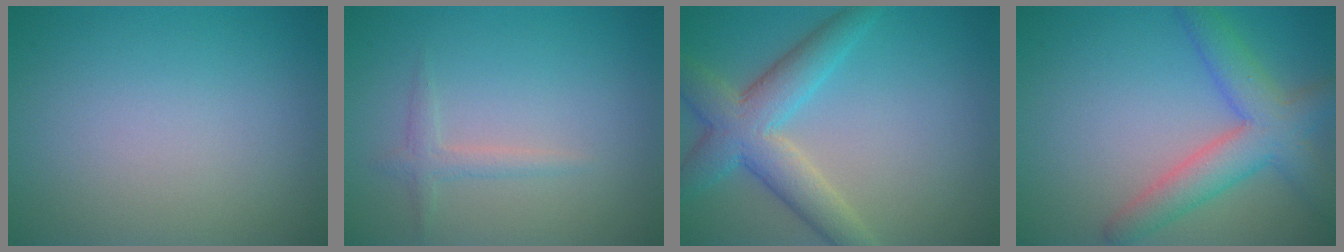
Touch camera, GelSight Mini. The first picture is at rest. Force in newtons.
{"total": 1.4, "press": 1.4, "slide": 0.0}
{"total": 5.9, "press": 5.9, "slide": 0.3}
{"total": 5.5, "press": 5.5, "slide": 0.3}